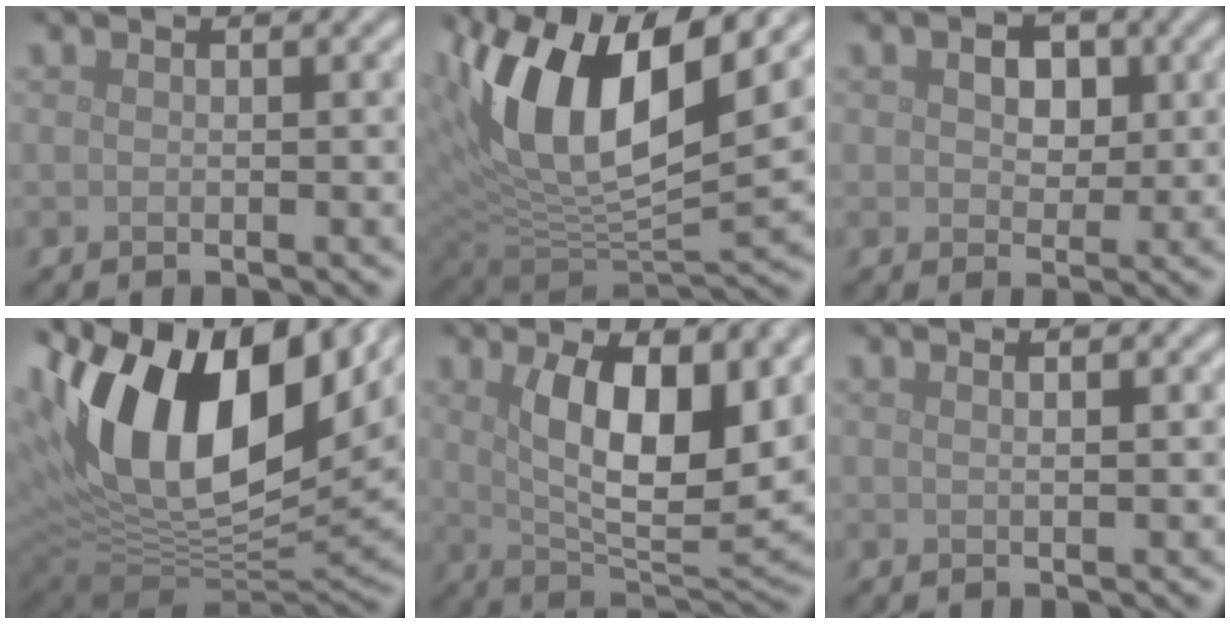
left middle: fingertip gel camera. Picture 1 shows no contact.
{"total": 13.2, "force": [5.4, 5.8, 10.6], "torque": [-0.190, 0.006, 0.094]}
{"total": 3.3, "force": [1.1, 2.3, 2.1], "torque": [-0.033, 0.002, 0.007]}
{"total": 17.6, "force": [6.0, 9.4, 13.7], "torque": [-0.253, 0.013, 0.101]}
{"total": 10.9, "force": [3.0, 4.6, 9.4], "torque": [-0.147, -0.009, 0.052]}
{"total": 1.3, "force": [0.7, 0.5, 0.9], "torque": [0.000, -0.002, -0.003]}